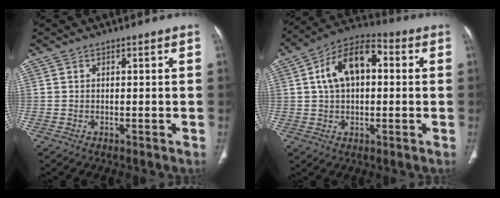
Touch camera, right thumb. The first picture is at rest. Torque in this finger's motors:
{"motor_torque": [-0.15, 0.42, 0.18, 0.06, 0.26]}